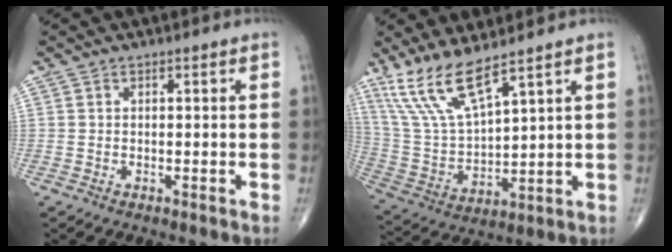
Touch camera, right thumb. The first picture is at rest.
{"total": 12.2, "force": [8.9, 2.7, 7.9], "torque": [-0.162, -0.045, 0.196]}